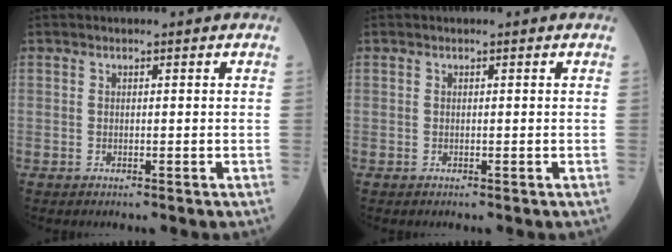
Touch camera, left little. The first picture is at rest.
{"total": 0.0}